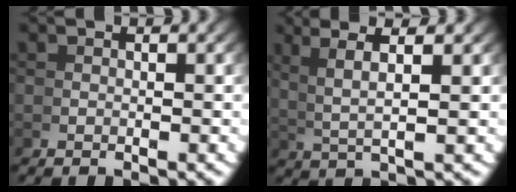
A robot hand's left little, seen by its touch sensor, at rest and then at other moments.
{"total": 5.1, "force": [3.3, 0.6, 3.9], "torque": [-0.053, 0.020, 0.055]}